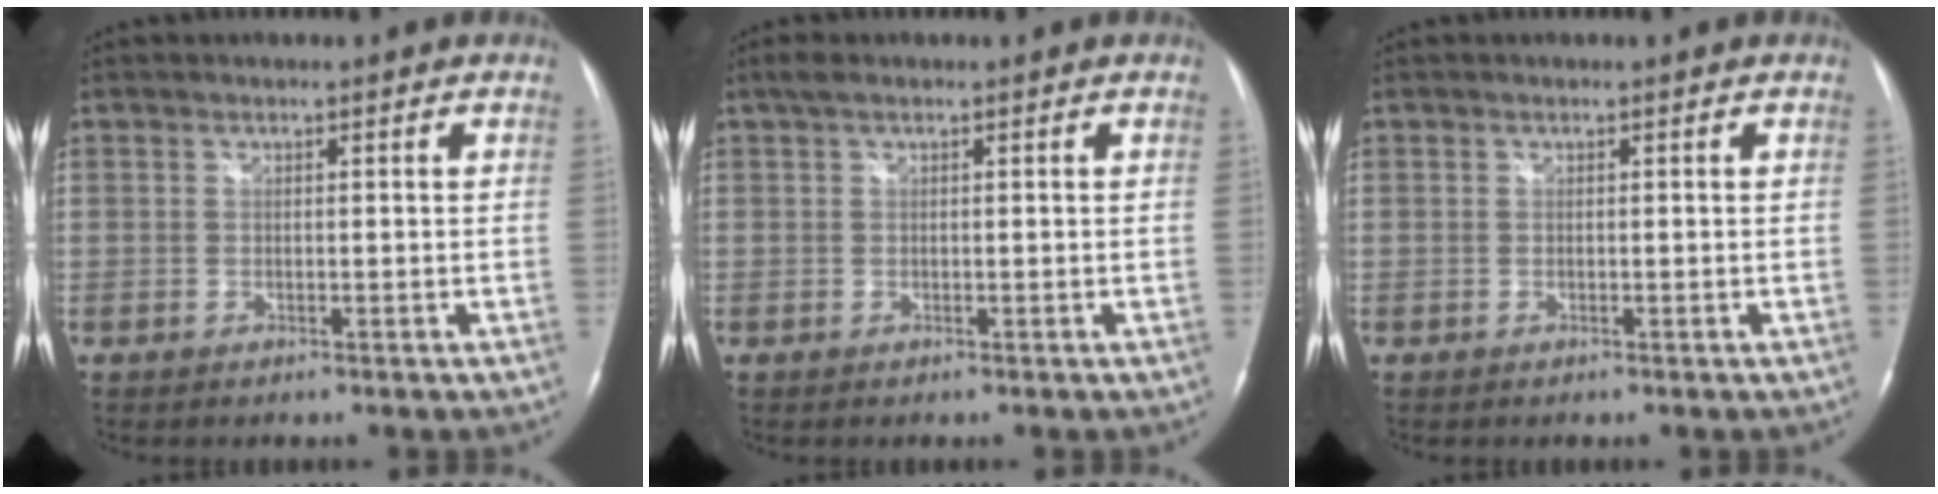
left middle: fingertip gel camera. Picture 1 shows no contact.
{"total": 1.5, "force": [1.0, 0.4, 1.0], "torque": [-0.026, 0.019, 0.019]}
{"total": 0.0}